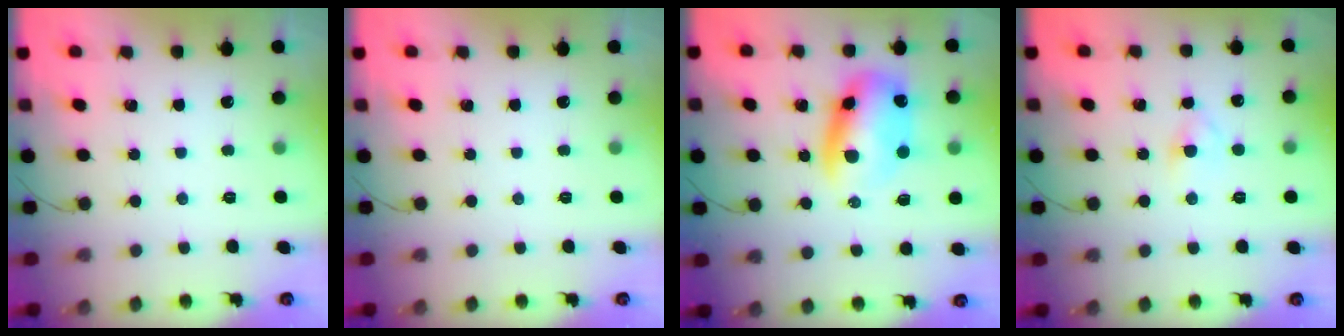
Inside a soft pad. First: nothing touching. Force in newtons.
{"total": 0.0}
{"total": 11.0, "press": 10.6, "slide": 2.7}
{"total": 2.8, "press": 2.7, "slide": 0.8}